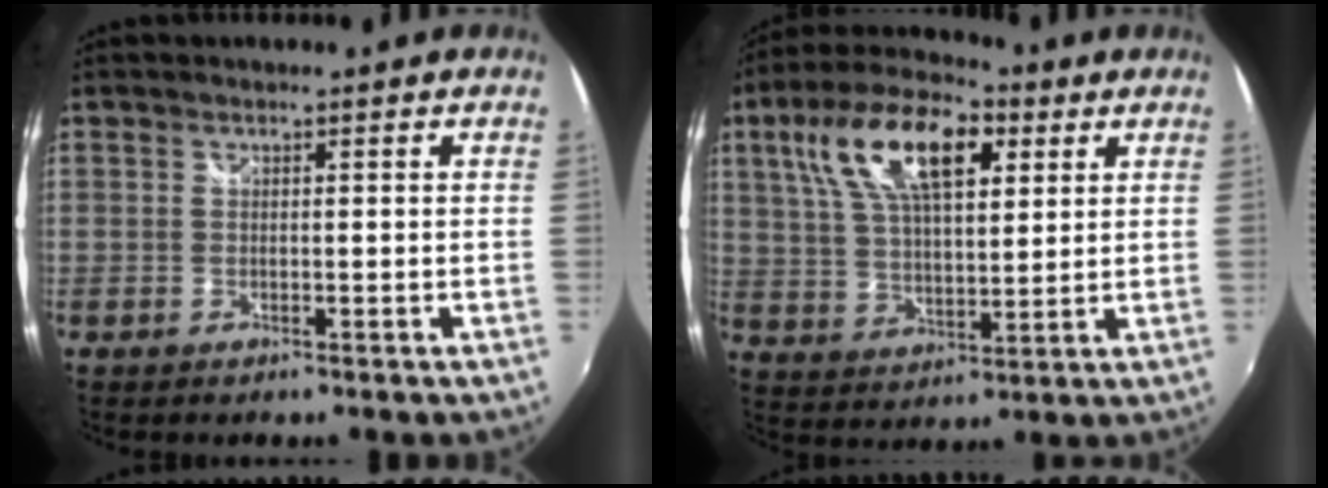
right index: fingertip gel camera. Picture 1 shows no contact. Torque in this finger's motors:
{"motor_torque": [1.21, 0.92, 0.78, 0.21]}